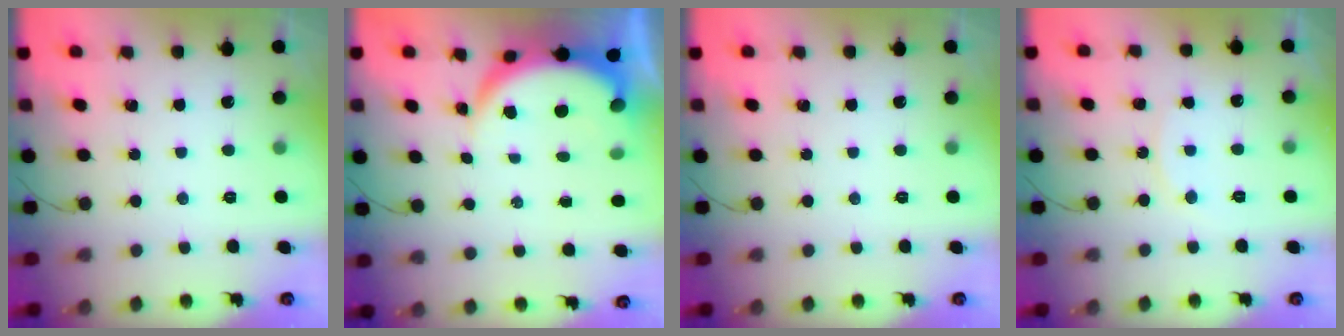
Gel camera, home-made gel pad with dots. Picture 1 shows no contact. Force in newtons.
{"total": 6.4, "press": 6.3, "slide": 0.8}
{"total": 0.0}
{"total": 5.1, "press": 5.1, "slide": 0.2}